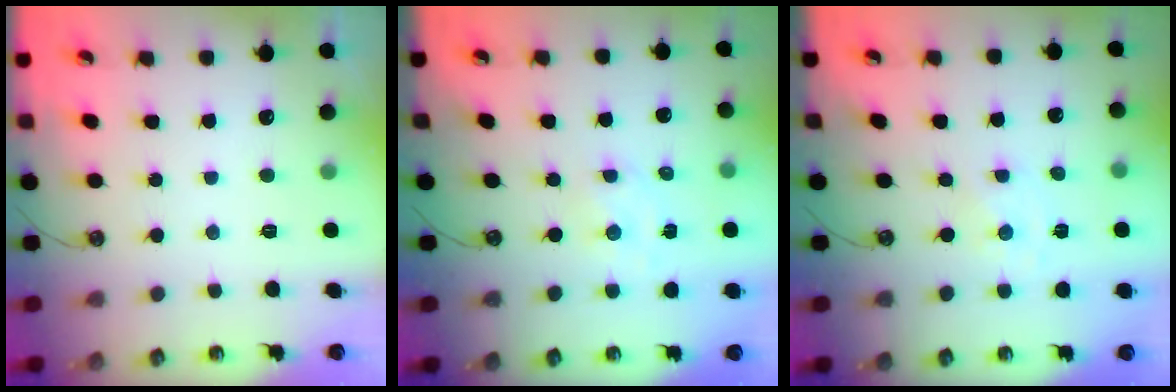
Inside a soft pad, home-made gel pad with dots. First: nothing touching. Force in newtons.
{"total": 1.5, "press": 1.5, "slide": 0.3}
{"total": 0.0}